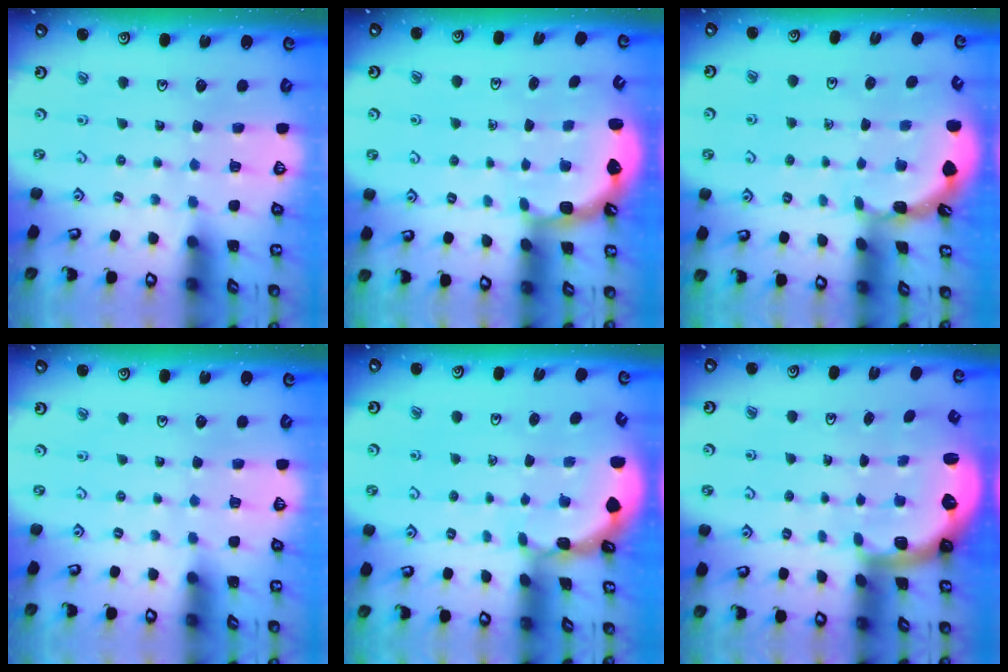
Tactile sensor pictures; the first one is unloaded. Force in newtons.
{"total": 2.5, "press": 2.1, "slide": 1.3}
{"total": 1.7, "press": 1.7, "slide": 0.1}
{"total": 0.0}
{"total": 1.4, "press": 1.4, "slide": 0.1}
{"total": 2.1, "press": 1.9, "slide": 0.9}